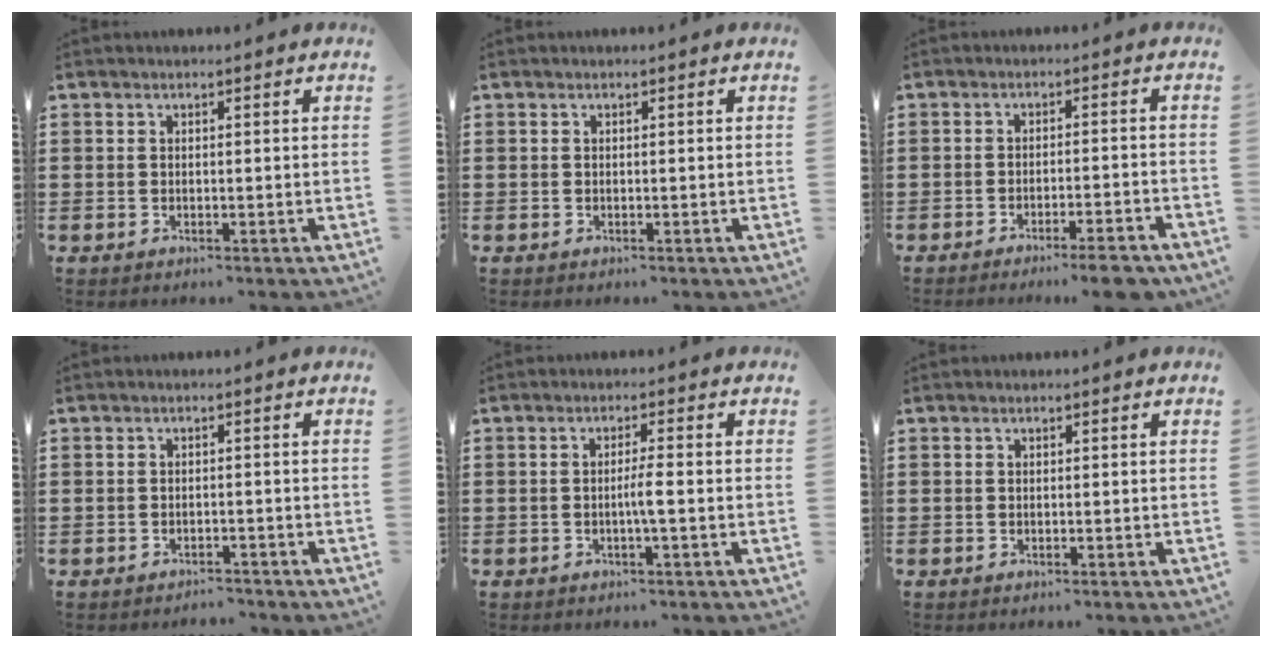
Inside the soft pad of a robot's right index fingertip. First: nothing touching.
{"total": 0.0}
{"total": 4.5, "force": [-3.8, -0.4, 2.4], "torque": [-0.038, -0.012, -0.069]}
{"total": 1.9, "force": [-1.8, 0.2, -0.3], "torque": [-0.001, 0.003, -0.043]}
{"total": 2.5, "force": [-0.6, -0.2, 2.5], "torque": [-0.044, -0.004, -0.014]}
{"total": 0.0}